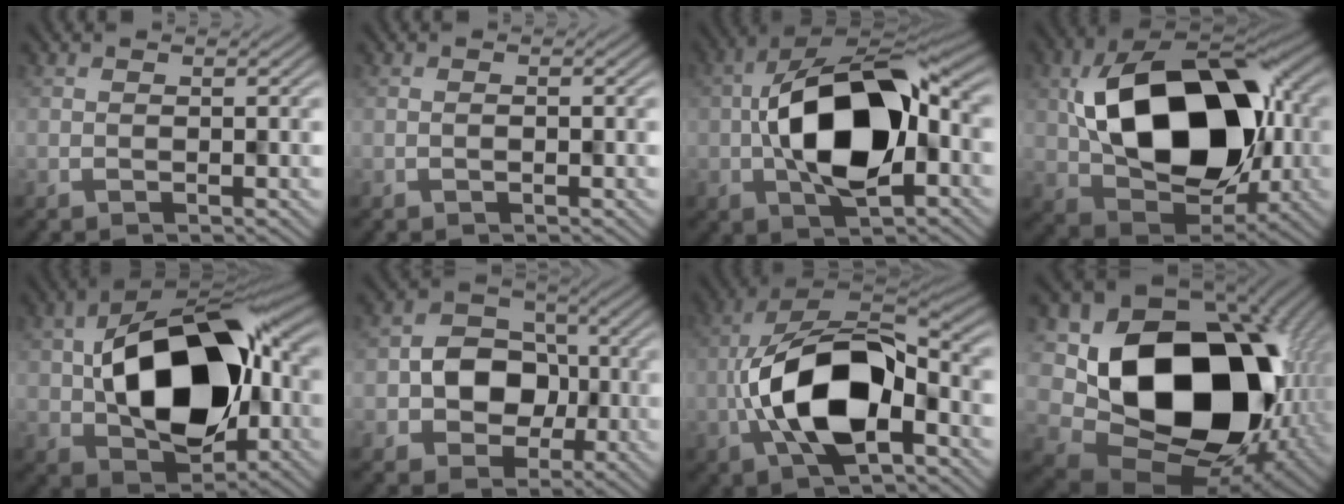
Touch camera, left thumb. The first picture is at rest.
{"total": 0.0}
{"total": 14.3, "force": [-0.7, 8.0, 11.8], "torque": [-0.215, 0.006, -0.019]}
{"total": 17.5, "force": [1.5, 11.8, 12.8], "torque": [-0.228, 0.001, 0.043]}
{"total": 16.3, "force": [0.2, 10.8, 12.3], "torque": [-0.209, 0.012, 0.006]}
{"total": 6.9, "force": [-1.1, 5.9, 3.5], "torque": [-0.054, 0.004, -0.032]}
{"total": 13.8, "force": [-3.4, 7.2, 11.2], "torque": [-0.205, -0.002, -0.075]}
{"total": 18.6, "force": [1.2, 14.1, 12.1], "torque": [-0.218, -0.053, 0.059]}